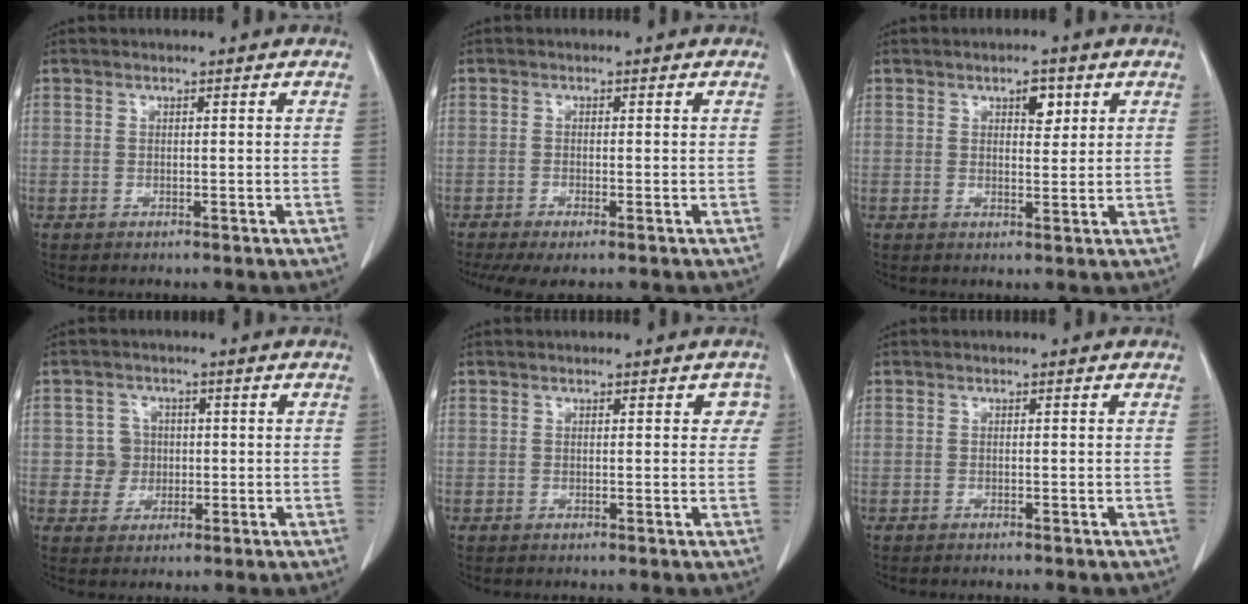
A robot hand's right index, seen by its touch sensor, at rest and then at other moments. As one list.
[{"total": 4.7, "force": [-3.2, 0.8, 3.3], "torque": [-0.052, -0.011, -0.054]}, {"total": 3.1, "force": [1.5, 1.5, 2.3], "torque": [-0.031, 0.000, 0.023]}, {"total": 3.8, "force": [0.1, 3.8, 0.3], "torque": [0.005, 0.014, 0.008]}, {"total": 2.2, "force": [0.8, 1.3, 1.6], "torque": [-0.005, 0.010, 0.003]}, {"total": 1.1, "force": [-1.0, -0.1, 0.5], "torque": [-0.006, 0.001, -0.012]}]